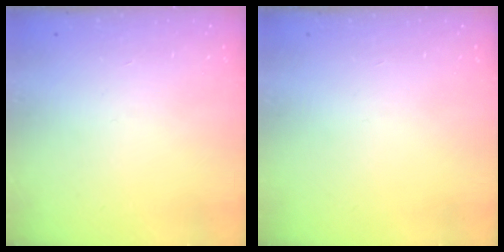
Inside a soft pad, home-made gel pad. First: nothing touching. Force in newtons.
{"total": 0.0}